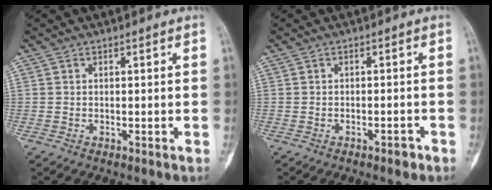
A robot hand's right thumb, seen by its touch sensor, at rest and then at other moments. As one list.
[{"total": 1.7, "force": [-1.2, 0.7, 1.1], "torque": [-0.019, 0.008, -0.015]}]